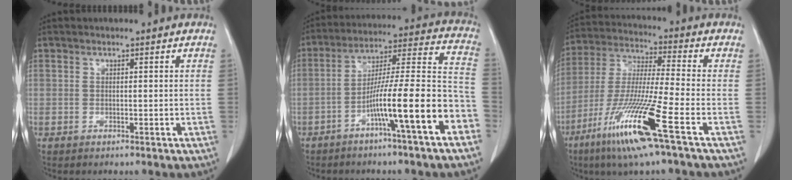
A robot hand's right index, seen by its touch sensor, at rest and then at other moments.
{"total": 15.7, "force": [-7.1, 0.0, 13.9], "torque": [-0.218, 0.018, -0.115]}
{"total": 15.5, "force": [-7.7, -0.9, 13.4], "torque": [-0.282, -0.037, -0.148]}